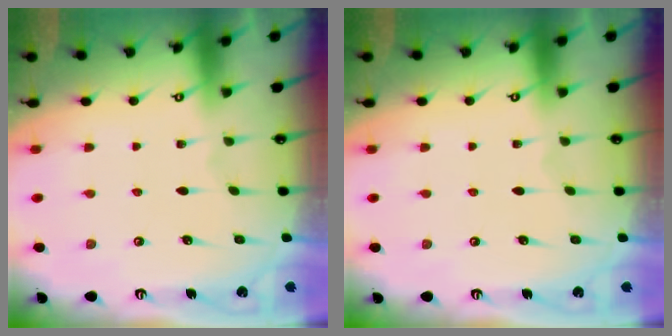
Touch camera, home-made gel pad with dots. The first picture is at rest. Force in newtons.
{"total": 0.0}